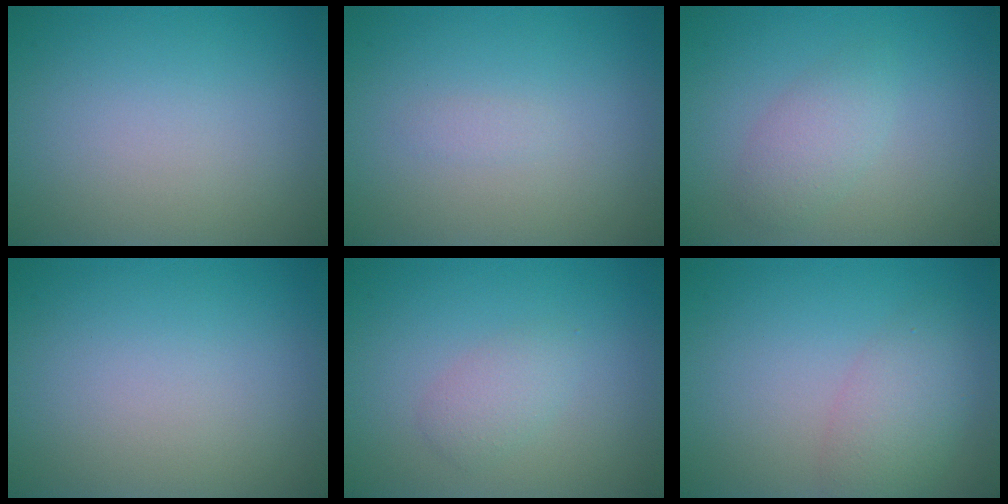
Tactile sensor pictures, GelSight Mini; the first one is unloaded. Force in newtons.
{"total": 0.5, "press": 0.5, "slide": 0.0}
{"total": 2.1, "press": 2.1, "slide": 0.1}
{"total": 0.0}
{"total": 1.7, "press": 1.7, "slide": 0.1}
{"total": 3.3, "press": 3.3, "slide": 0.2}